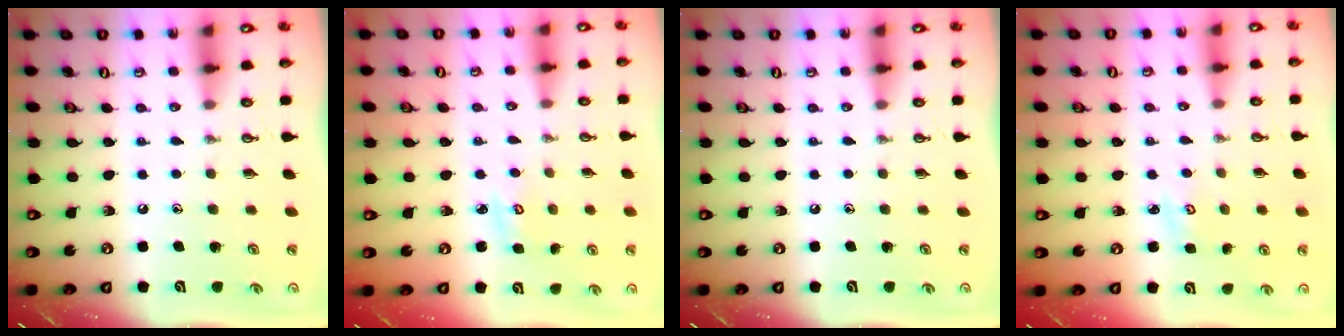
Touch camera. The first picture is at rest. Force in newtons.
{"total": 2.5, "press": 2.5, "slide": 0.2}
{"total": 0.0}
{"total": 2.3, "press": 2.3, "slide": 0.4}